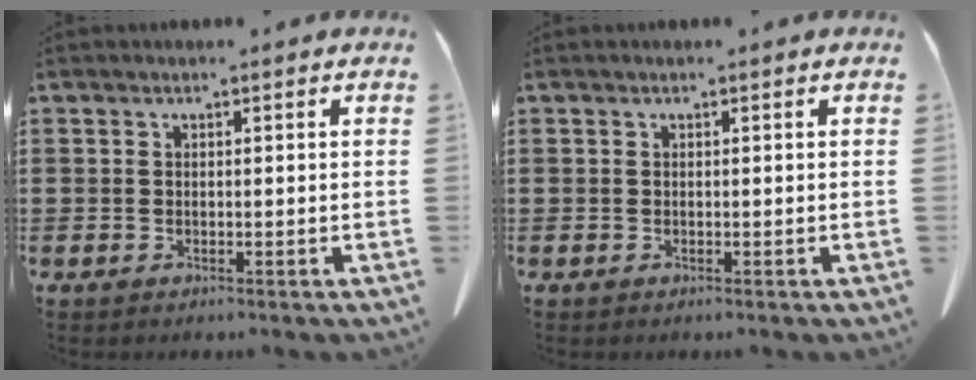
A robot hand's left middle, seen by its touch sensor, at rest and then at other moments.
{"total": 0.0}